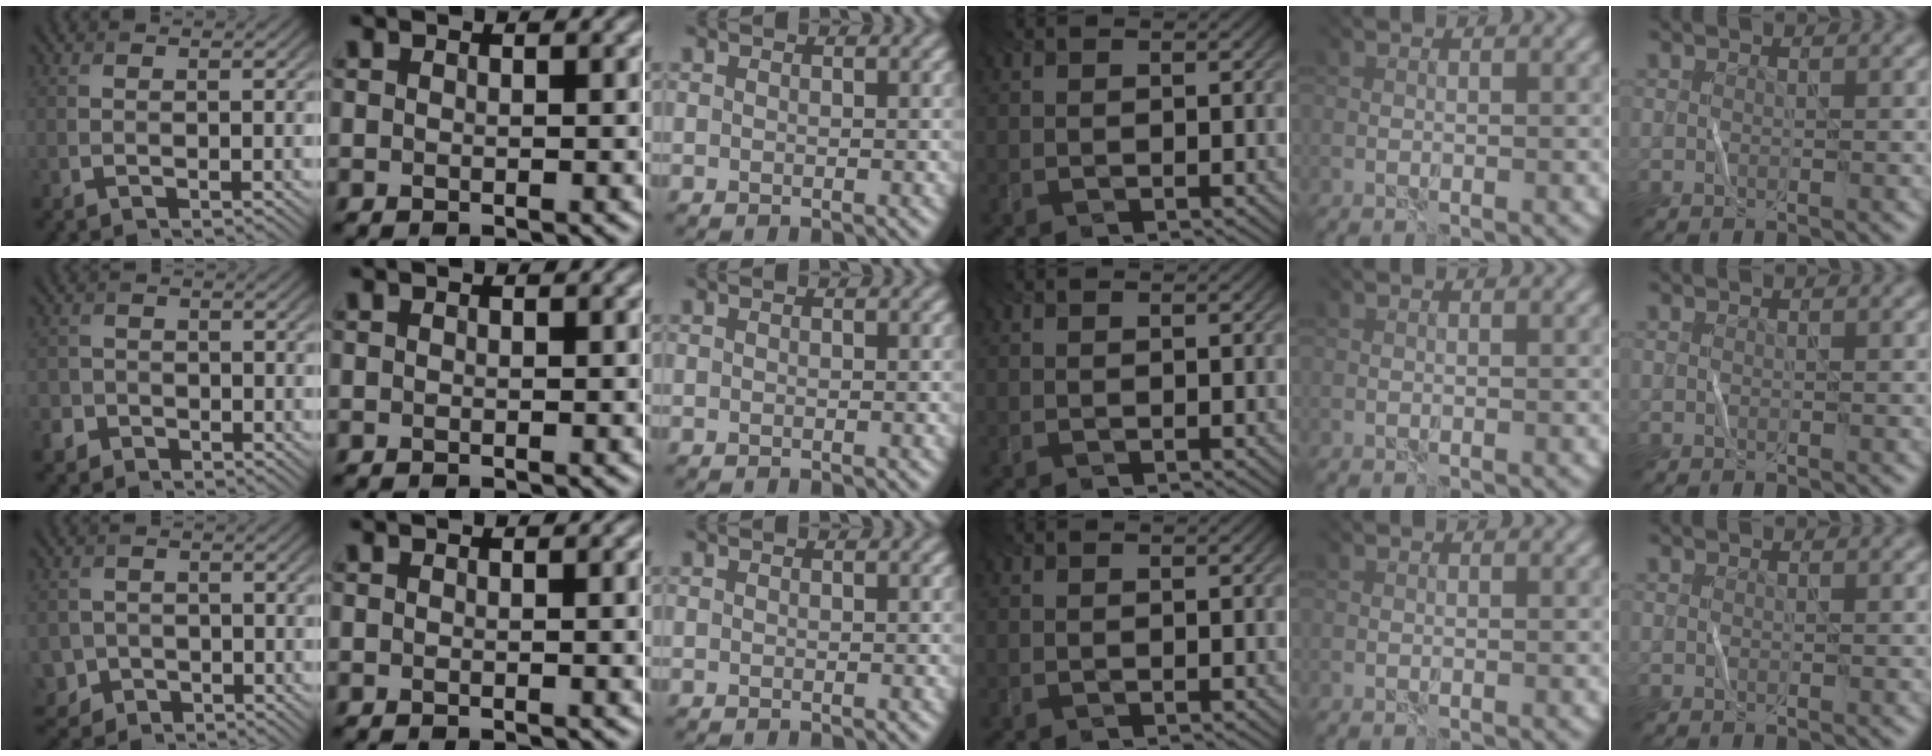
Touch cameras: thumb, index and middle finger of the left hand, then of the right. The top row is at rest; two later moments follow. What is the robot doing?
{"motion": "fold", "object": "bandana"}